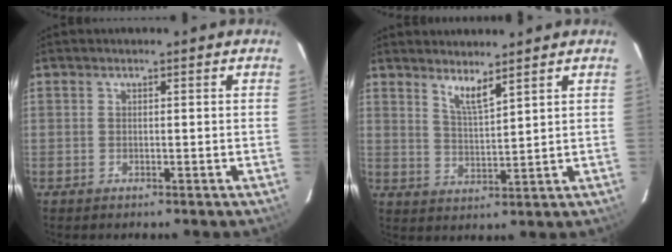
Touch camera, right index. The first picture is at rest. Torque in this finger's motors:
{"motor_torque": [-0.01, 0.12, 0.05, 0.04]}